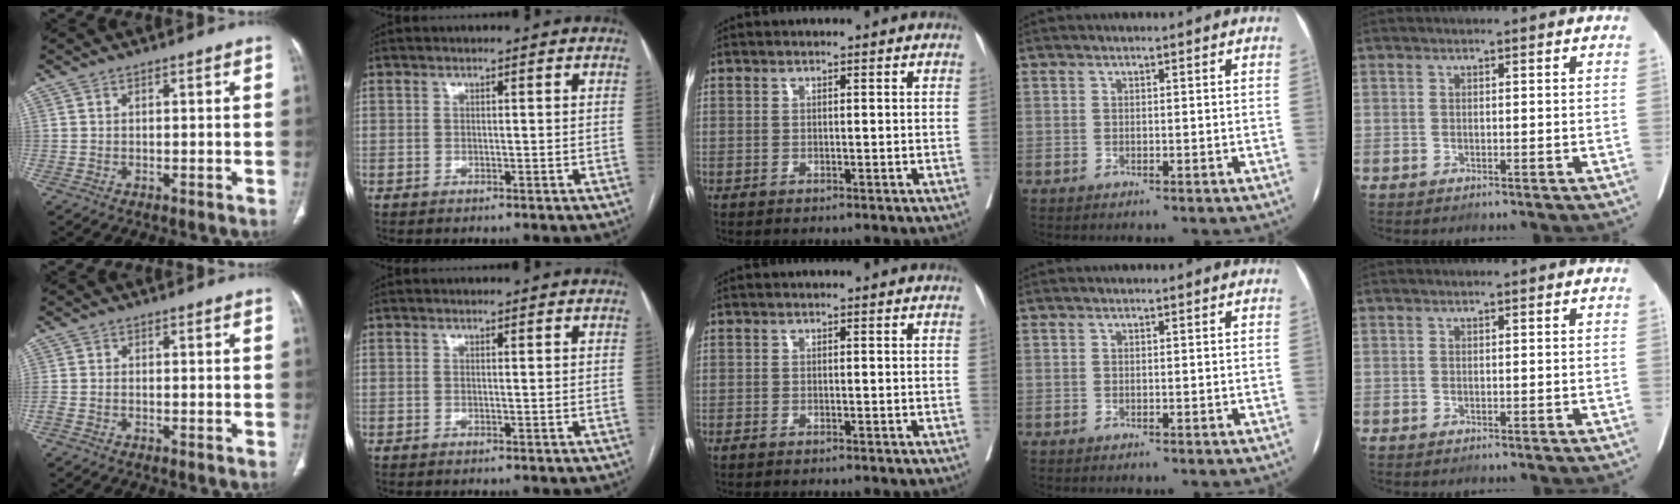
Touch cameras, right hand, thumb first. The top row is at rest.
{"thumb": {"total": 2.1, "force": [-0.8, 1.3, 1.4], "torque": [-0.044, 0.008, -0.015]}, "middle": {"total": 0.7, "force": [-0.7, 0.2, 0.3], "torque": [-0.011, -0.002, -0.012]}}